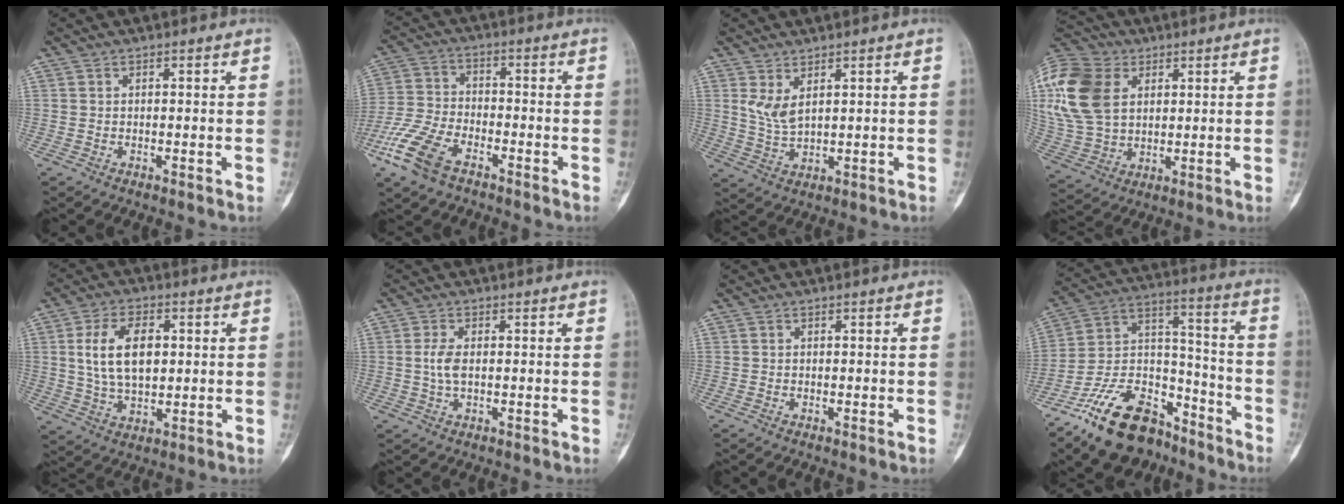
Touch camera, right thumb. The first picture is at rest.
{"total": 11.6, "force": [-6.8, 5.8, 7.5], "torque": [-0.163, 0.016, -0.139]}
{"total": 4.4, "force": [2.0, 1.8, 3.5], "torque": [-0.067, -0.016, 0.051]}
{"total": 20.5, "force": [5.8, 14.5, 13.3], "torque": [-0.288, 0.006, 0.110]}
{"total": 11.5, "force": [1.9, 6.7, 9.1], "torque": [-0.151, -0.001, 0.039]}
{"total": 3.2, "force": [-0.1, 1.4, 2.9], "torque": [-0.064, 0.003, -0.002]}
{"total": 0.0}
{"total": 20.9, "force": [-14.7, 10.6, 10.3], "torque": [-0.167, 0.105, -0.256]}